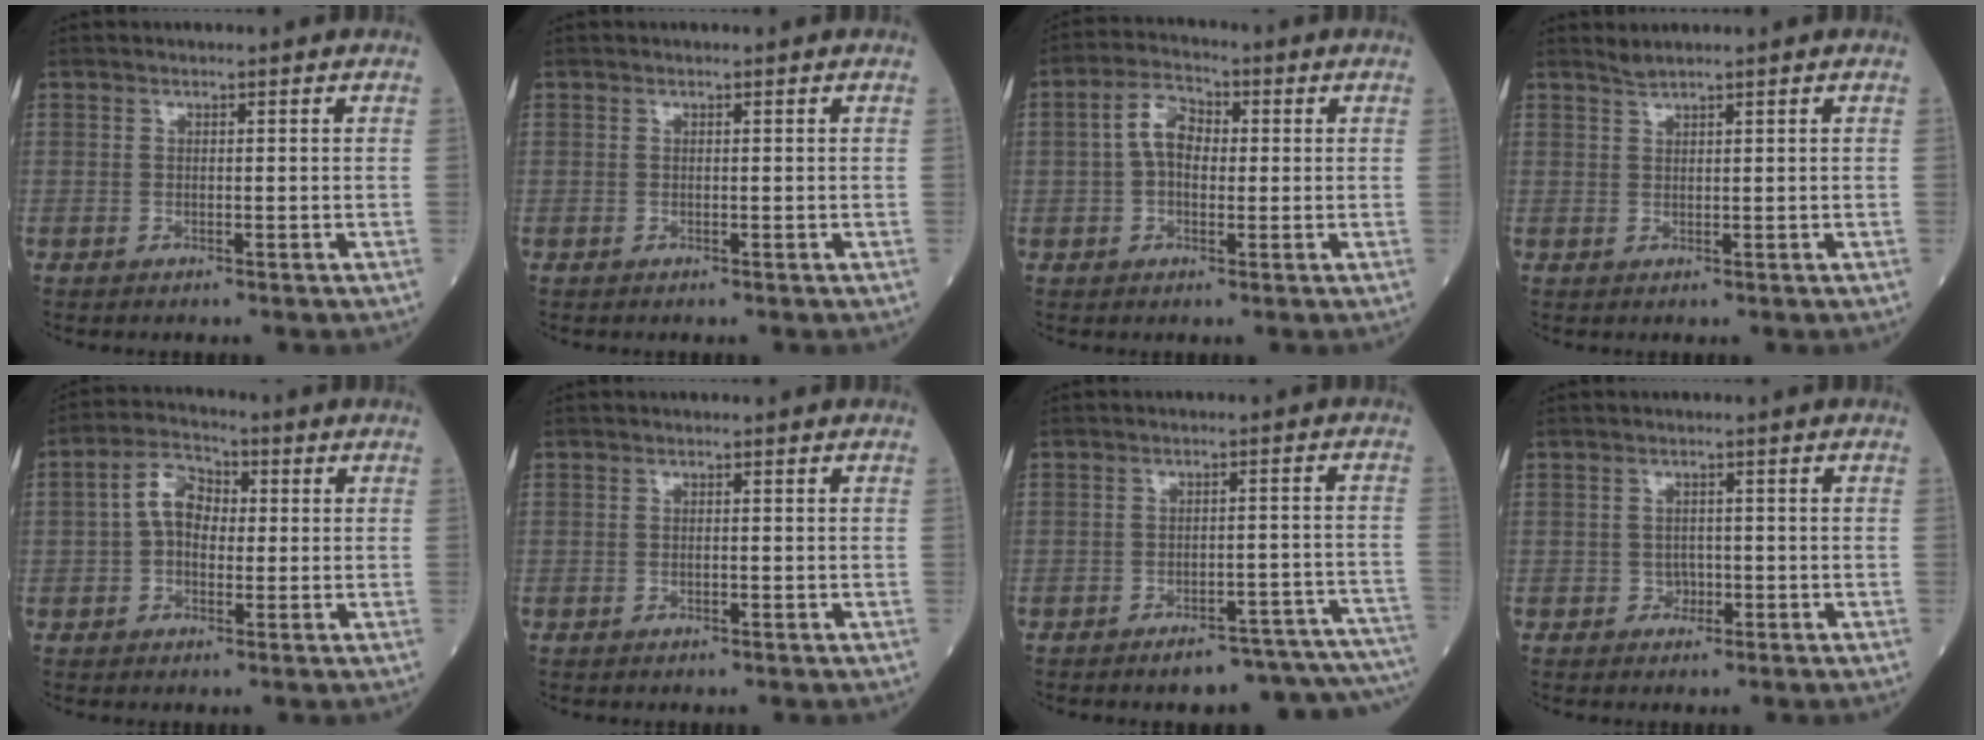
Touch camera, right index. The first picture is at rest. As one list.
[{"total": 0.0}, {"total": 5.7, "force": [0.3, 3.5, 4.5], "torque": [-0.094, 0.023, 0.002]}, {"total": 1.2, "force": [1.1, -0.4, 0.1], "torque": [-0.008, 0.001, 0.026]}, {"total": 6.2, "force": [0.3, 4.1, 4.6], "torque": [-0.094, 0.027, -0.001]}, {"total": 0.7, "force": [-0.2, 0.2, 0.6], "torque": [-0.010, 0.000, -0.004]}, {"total": 13.7, "force": [-12.9, 1.9, 4.3], "torque": [0.009, 0.031, -0.149]}, {"total": 1.5, "force": [-0.6, 1.2, 0.5], "torque": [-0.004, 0.006, -0.010]}]